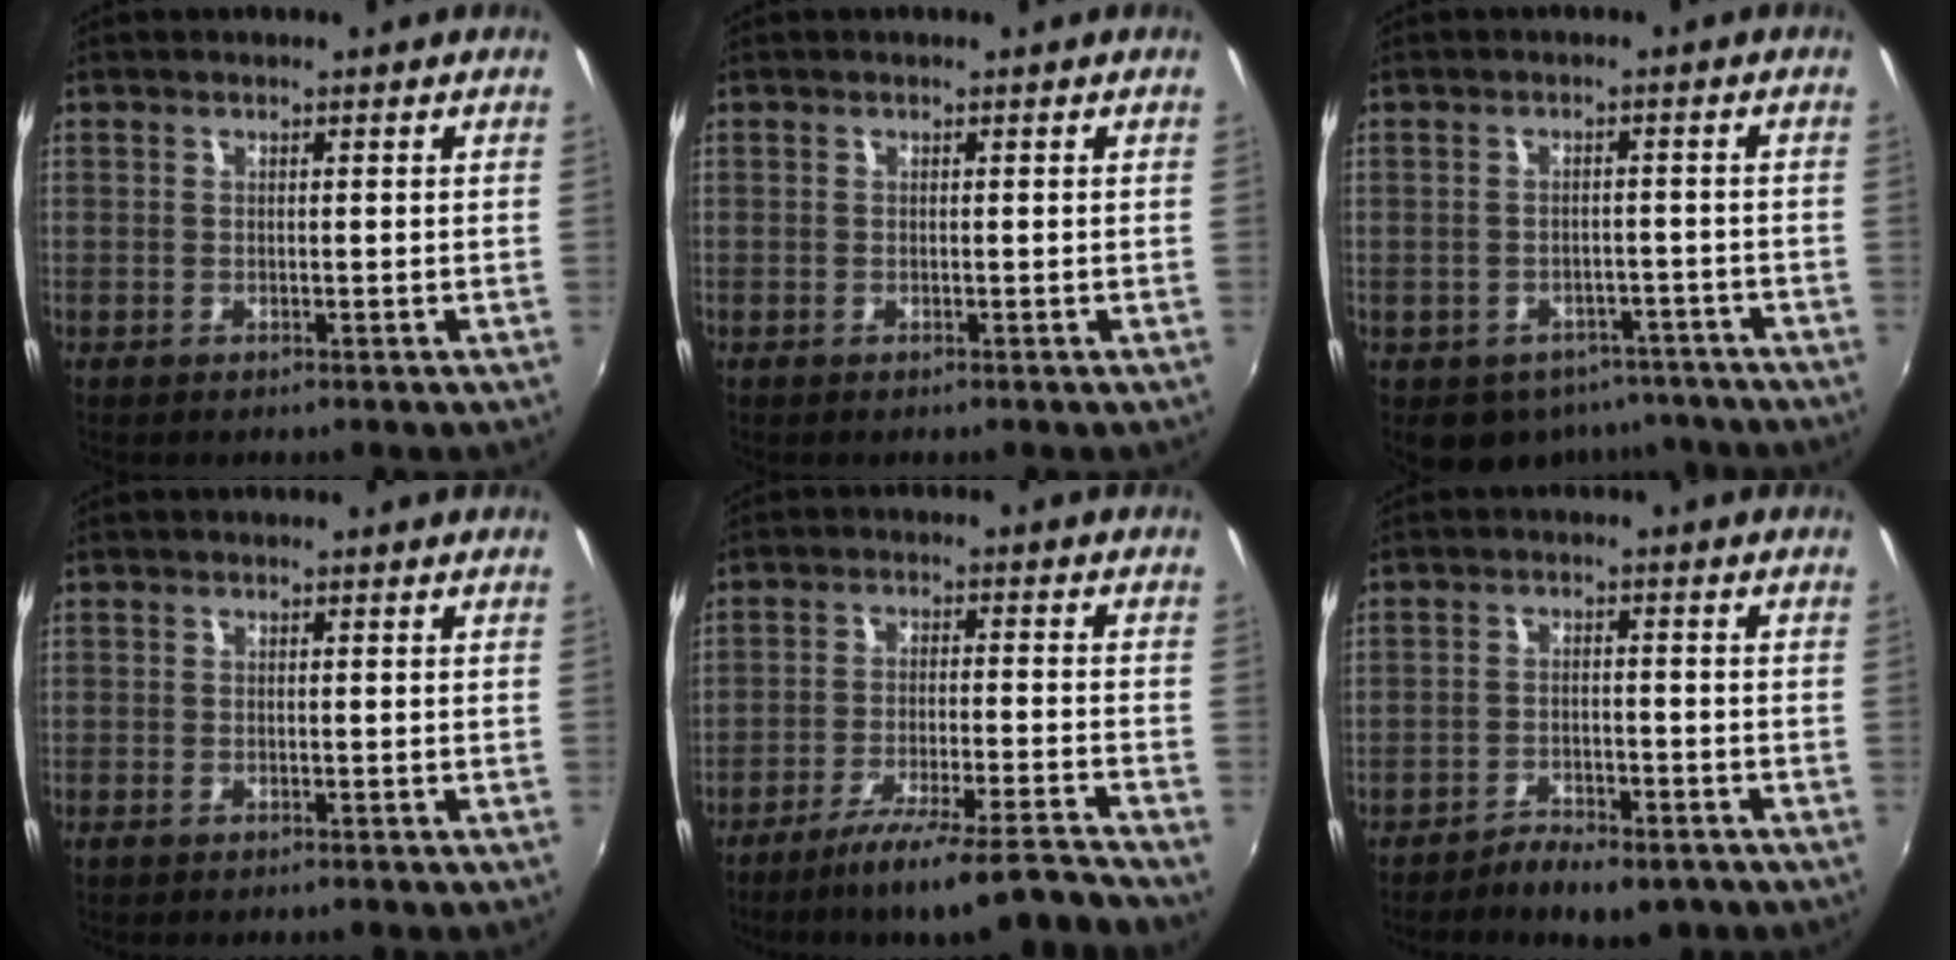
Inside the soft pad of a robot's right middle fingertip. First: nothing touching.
{"total": 0.0}
{"total": 8.9, "force": [-6.2, 5.8, 2.6], "torque": [-0.064, 0.007, -0.065]}
{"total": 0.8, "force": [-0.7, 0.2, 0.4], "torque": [-0.008, -0.003, -0.014]}
{"total": 12.3, "force": [-10.9, -1.9, 5.5], "torque": [-0.106, -0.019, -0.180]}
{"total": 6.2, "force": [-4.8, 2.3, 3.1], "torque": [-0.073, 0.000, -0.073]}